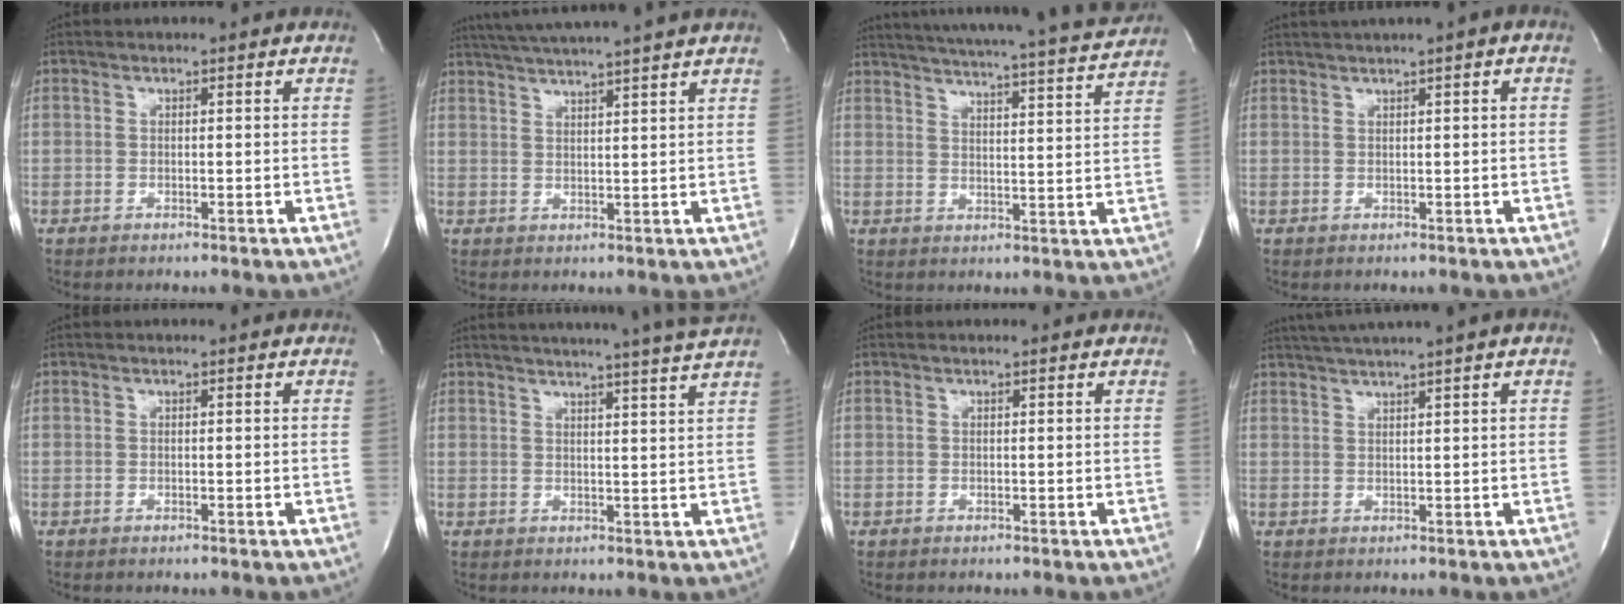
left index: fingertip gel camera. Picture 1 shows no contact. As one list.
[{"total": 10.7, "force": [9.3, -1.6, 5.0], "torque": [-0.090, 0.008, 0.132]}, {"total": 20.0, "force": [18.6, -0.6, 7.2], "torque": [-0.119, -0.043, 0.237]}, {"total": 2.7, "force": [1.2, -0.3, 2.4], "torque": [-0.047, 0.008, 0.023]}, {"total": 0.0}, {"total": 14.4, "force": [13.0, -2.0, 5.9], "torque": [-0.100, -0.041, 0.155]}, {"total": 0.0}, {"total": 5.7, "force": [4.4, -1.5, 3.3], "torque": [-0.053, 0.015, 0.071]}]